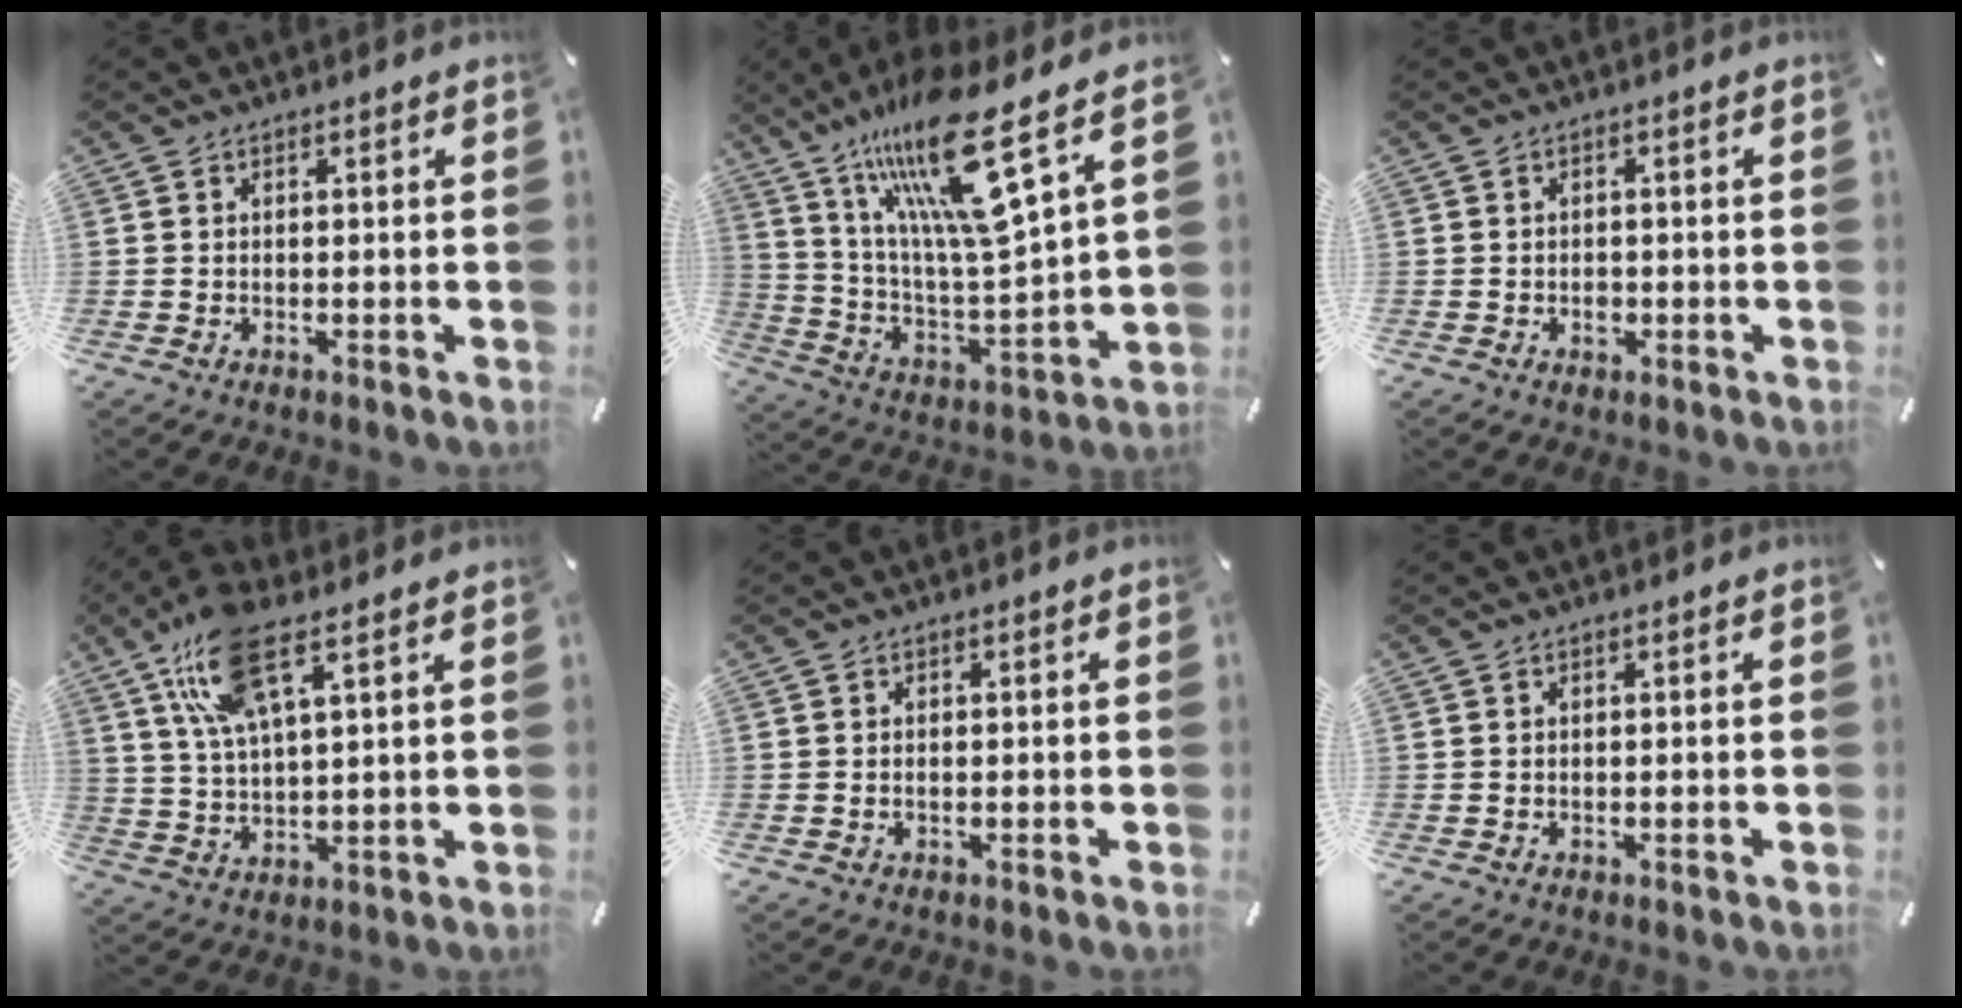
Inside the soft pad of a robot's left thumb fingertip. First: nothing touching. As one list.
[{"total": 21.3, "force": [14.3, 3.5, 15.3], "torque": [-0.298, -0.097, 0.225]}, {"total": 1.6, "force": [-0.4, 1.3, 0.9], "torque": [-0.017, 0.003, -0.008]}, {"total": 14.2, "force": [8.4, 5.1, 10.2], "torque": [-0.214, -0.008, 0.150]}, {"total": 0.7, "force": [-0.1, 0.4, 0.6], "torque": [-0.013, 0.000, -0.002]}, {"total": 0.0}]